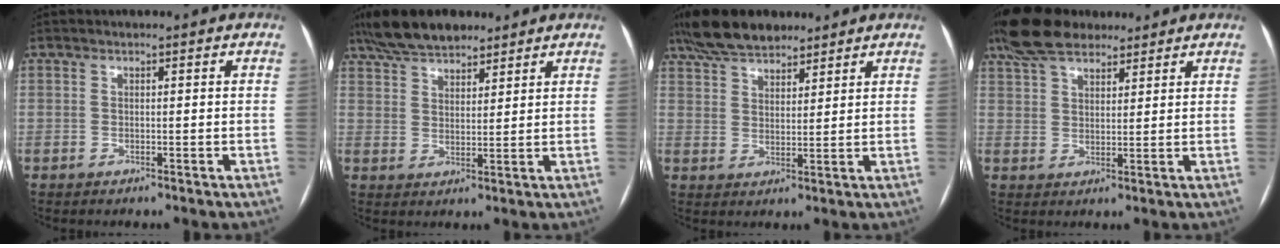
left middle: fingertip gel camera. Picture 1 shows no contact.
{"total": 9.8, "force": [8.1, 3.2, 4.5], "torque": [-0.081, 0.025, 0.143]}
{"total": 9.9, "force": [8.2, 3.3, 4.5], "torque": [-0.082, 0.026, 0.147]}
{"total": 10.7, "force": [8.4, 4.2, 5.2], "torque": [-0.101, 0.039, 0.152]}